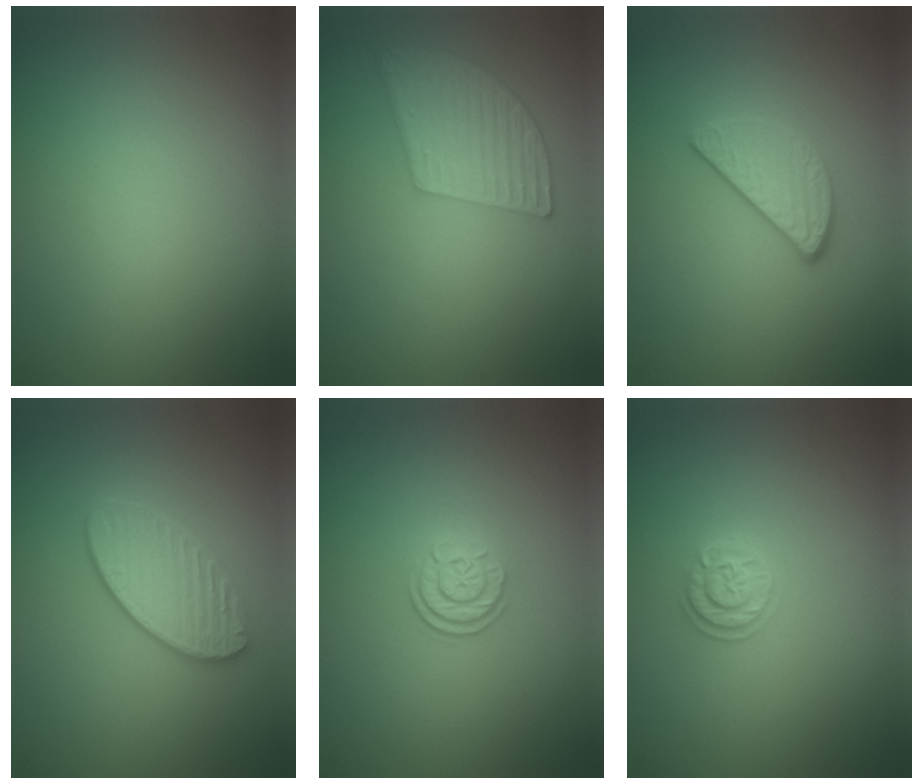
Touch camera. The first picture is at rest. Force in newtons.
{"total": 5.3, "press": 4.0, "slide": 3.5}
{"total": 3.0, "press": 2.5, "slide": 1.7}
{"total": 3.0, "press": 2.8, "slide": 1.2}
{"total": 2.4, "press": 1.8, "slide": 1.5}
{"total": 1.9, "press": 1.9, "slide": 0.2}